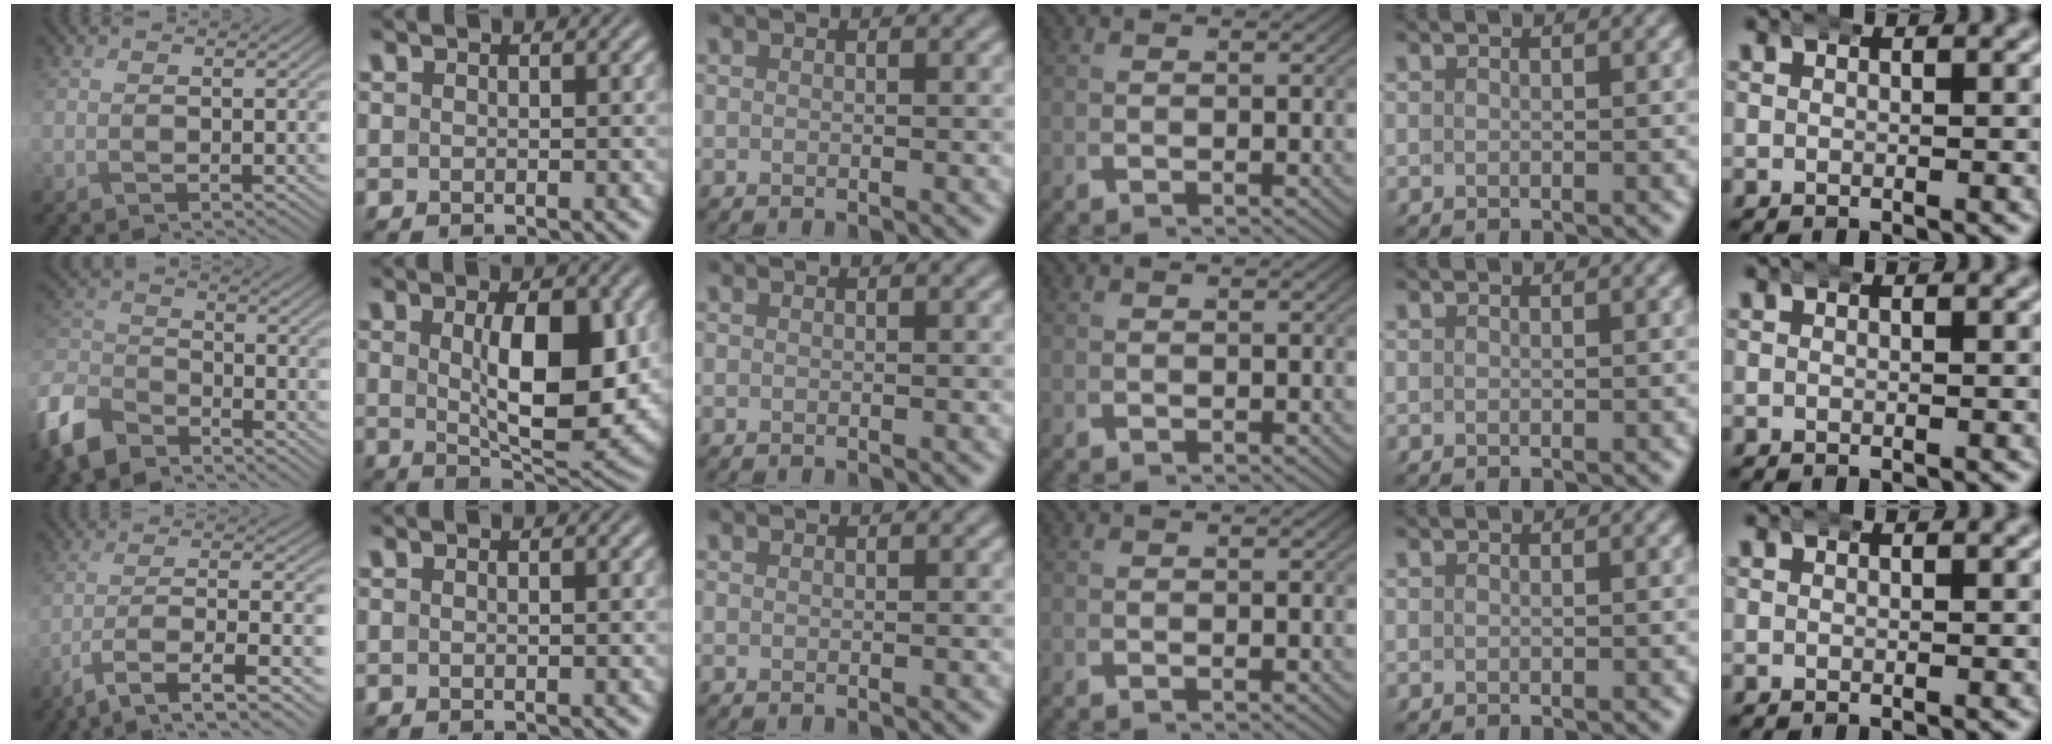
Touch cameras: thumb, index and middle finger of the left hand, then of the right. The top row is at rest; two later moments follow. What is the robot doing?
{"motion": "wrap", "object": "bandana"}